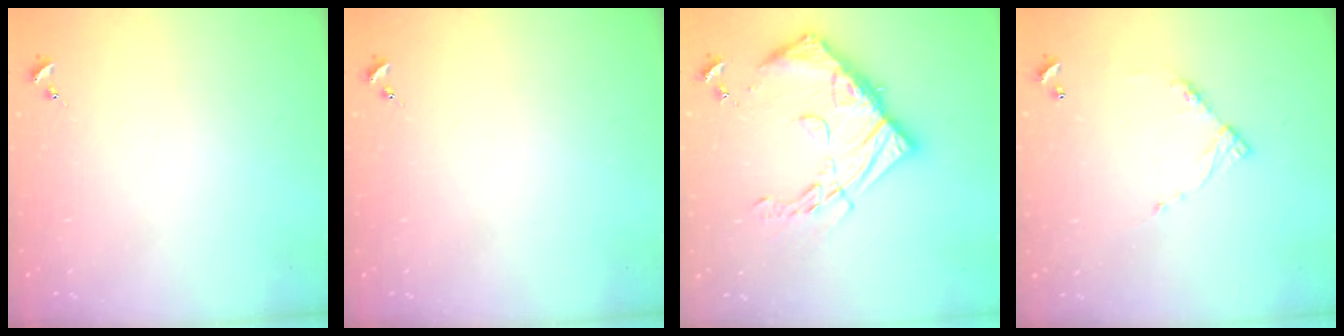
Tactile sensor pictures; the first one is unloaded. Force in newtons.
{"total": 0.0}
{"total": 18.8, "press": 18.7, "slide": 1.2}
{"total": 8.8, "press": 8.8, "slide": 0.5}